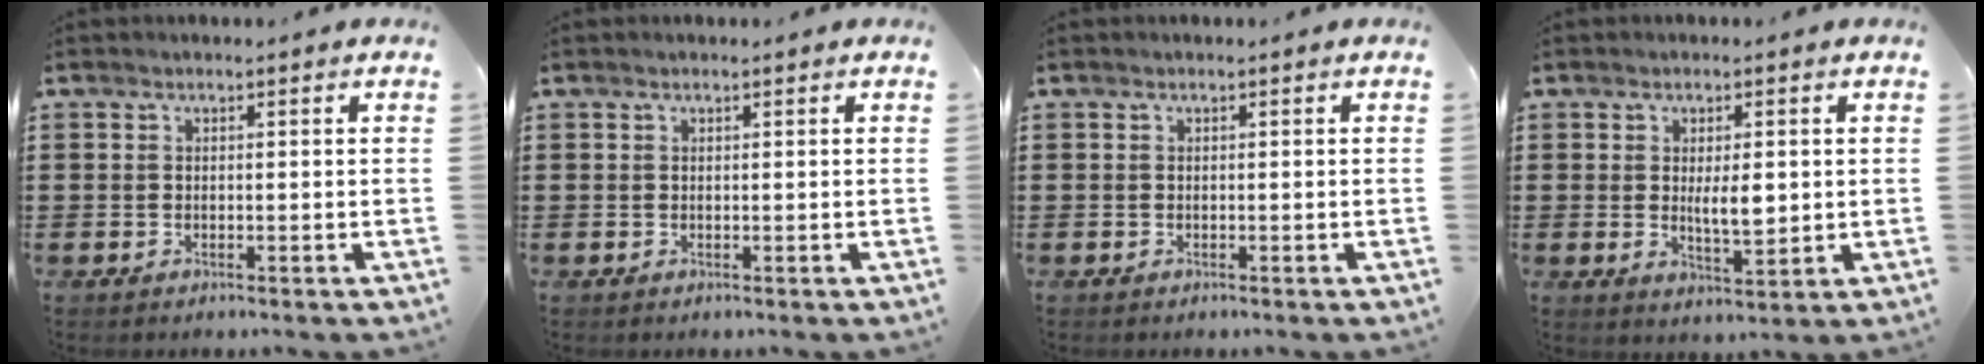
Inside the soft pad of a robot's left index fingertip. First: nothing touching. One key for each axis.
{"total": 0.0}
{"total": 0.0}
{"total": 4.6, "fx": 0.6, "fy": 1.5, "fz": 4.3, "tx": -0.067, "ty": -0.003, "tz": 0.005}